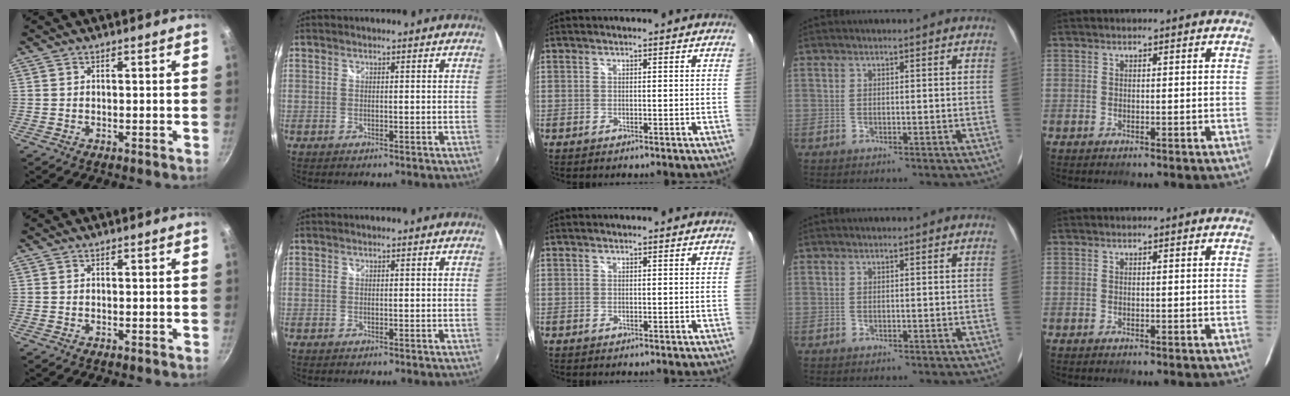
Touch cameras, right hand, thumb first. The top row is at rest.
{}